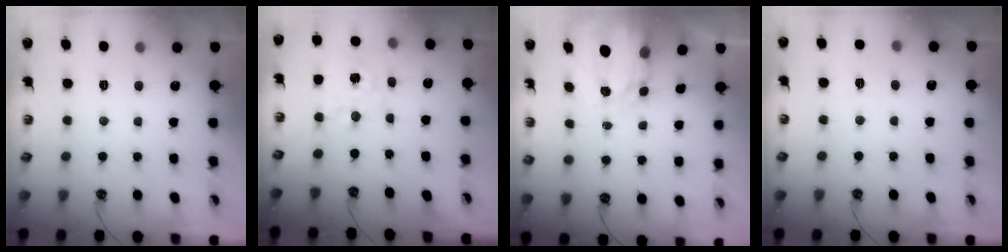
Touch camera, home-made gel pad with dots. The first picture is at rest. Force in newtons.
{"total": 3.8, "press": 3.8, "slide": 0.4}
{"total": 3.7, "press": 3.7, "slide": 0.3}
{"total": 4.6, "press": 4.6, "slide": 0.5}